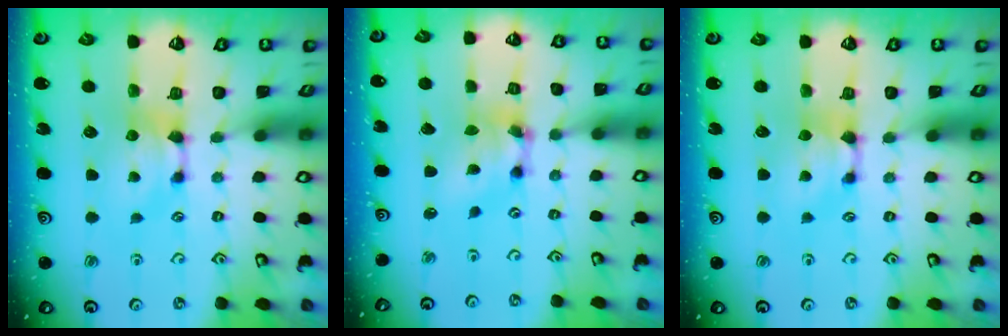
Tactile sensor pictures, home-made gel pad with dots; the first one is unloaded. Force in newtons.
{"total": 6.2, "press": 5.7, "slide": 2.4}
{"total": 0.6, "press": 0.2, "slide": 0.5}